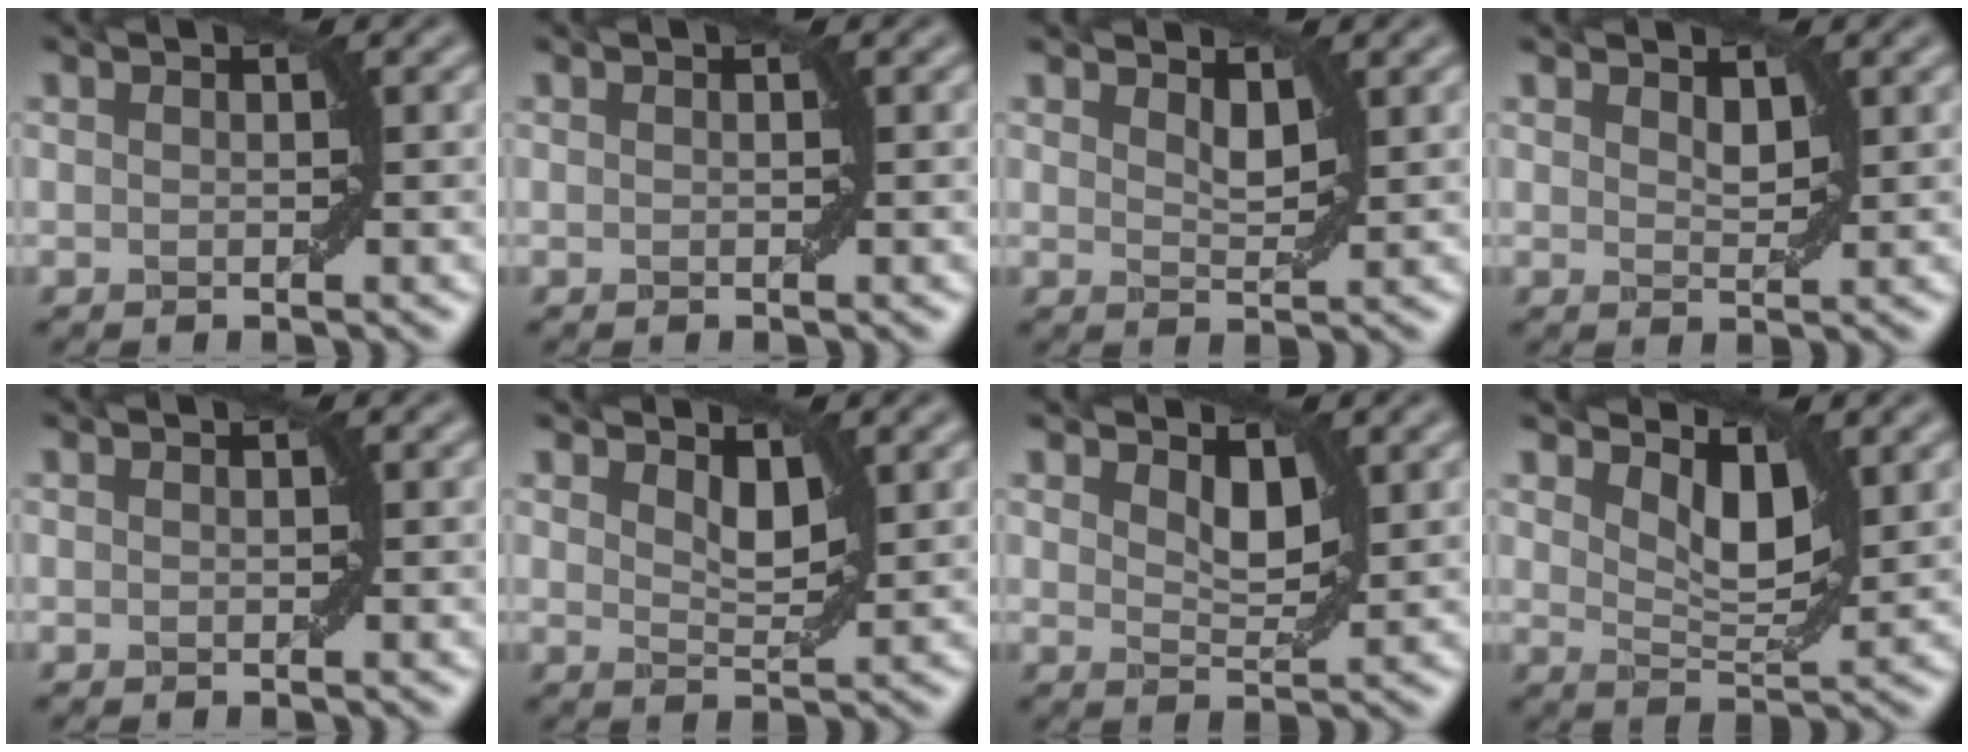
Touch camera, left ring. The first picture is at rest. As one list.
[{"total": 0.0}, {"total": 1.7, "force": [1.2, 0.6, 1.1], "torque": [-0.020, -0.006, 0.022]}, {"total": 1.4, "force": [0.9, 0.7, 0.9], "torque": [-0.015, -0.003, 0.019]}, {"total": 0.0}, {"total": 2.2, "force": [1.3, 1.0, 1.5], "torque": [-0.028, -0.007, 0.024]}, {"total": 2.3, "force": [1.3, 1.2, 1.6], "torque": [-0.031, -0.008, 0.023]}, {"total": 3.8, "force": [2.0, 1.7, 2.7], "torque": [-0.053, -0.007, 0.031]}]